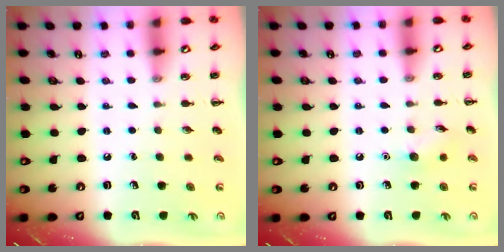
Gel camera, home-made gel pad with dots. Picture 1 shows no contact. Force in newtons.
{"total": 7.1, "press": 7.0, "slide": 1.5}